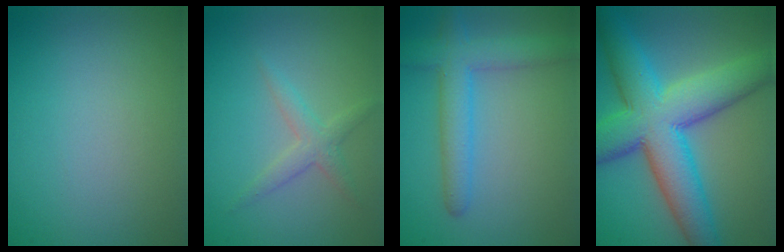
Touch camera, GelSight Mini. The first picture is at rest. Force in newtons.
{"total": 1.9, "press": 1.9, "slide": 0.0}
{"total": 4.4, "press": 4.4, "slide": 0.3}
{"total": 11.1, "press": 11.1, "slide": 0.4}